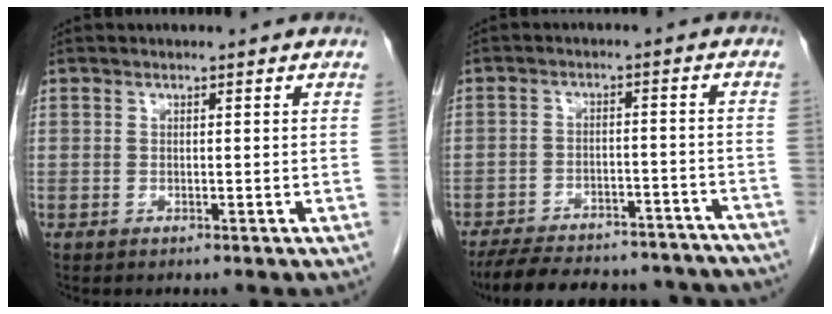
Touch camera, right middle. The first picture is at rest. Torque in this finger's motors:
{"motor_torque": [1.07, -1.06, 0.42, 0.09]}